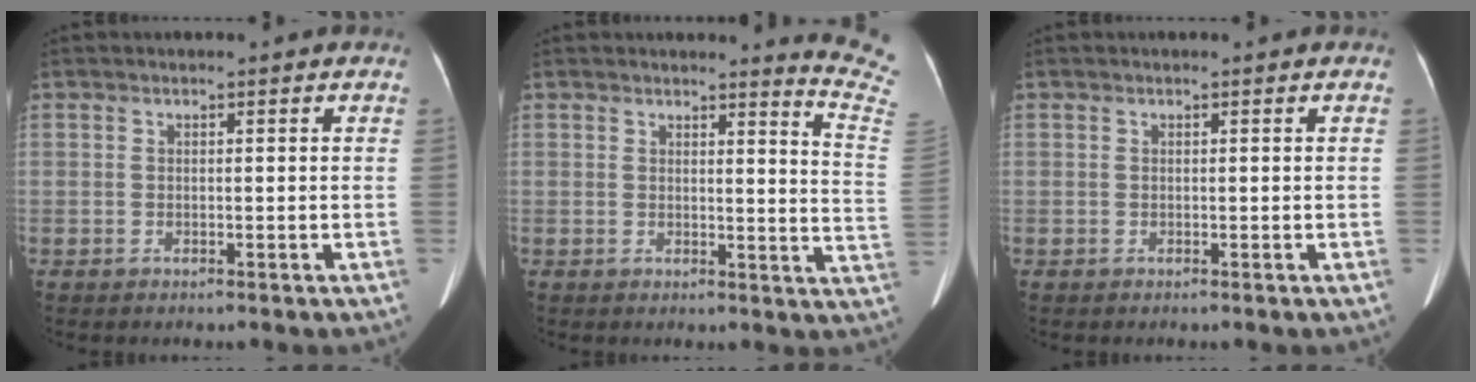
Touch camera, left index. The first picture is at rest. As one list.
[{"total": 9.2, "force": [9.1, -1.5, 0.8], "torque": [-0.006, -0.122, 0.073]}, {"total": 0.0}]